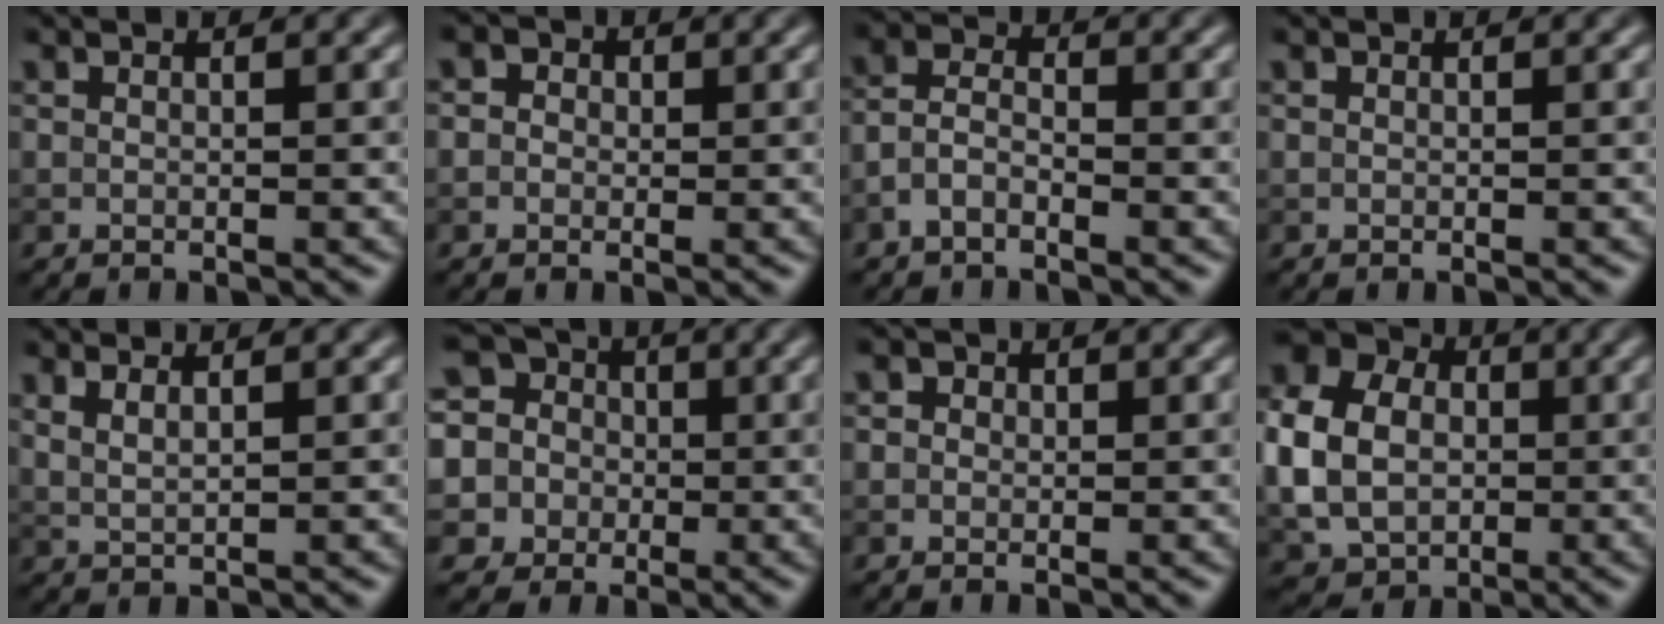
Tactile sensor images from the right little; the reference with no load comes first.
{"total": 3.1, "force": [1.2, 2.5, 1.4], "torque": [-0.004, 0.015, -0.018]}
{"total": 2.5, "force": [-1.5, 1.2, 1.5], "torque": [-0.032, 0.008, -0.040]}
{"total": 0.0}
{"total": 1.8, "force": [1.2, 0.6, 1.2], "torque": [-0.022, -0.002, 0.022]}
{"total": 8.9, "force": [1.8, 7.8, 3.8], "torque": [-0.092, 0.030, -0.015]}
{"total": 1.6, "force": [0.7, 1.3, 0.6], "torque": [-0.003, 0.007, -0.008]}
{"total": 10.6, "force": [-0.1, 8.7, 6.0], "torque": [-0.125, 0.002, -0.018]}